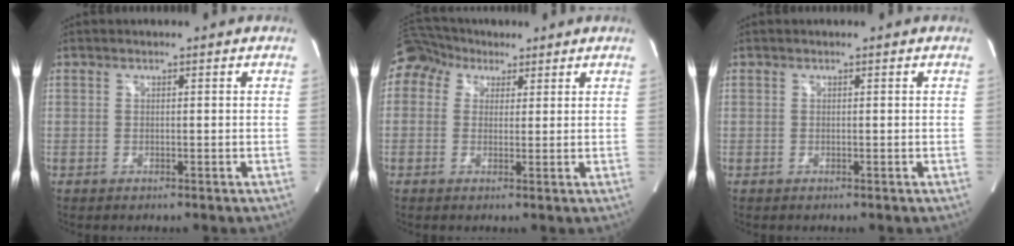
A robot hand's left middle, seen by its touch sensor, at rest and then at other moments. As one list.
[{"total": 9.1, "force": [4.8, 7.2, 2.9], "torque": [-0.073, 0.053, 0.088]}, {"total": 0.0}]